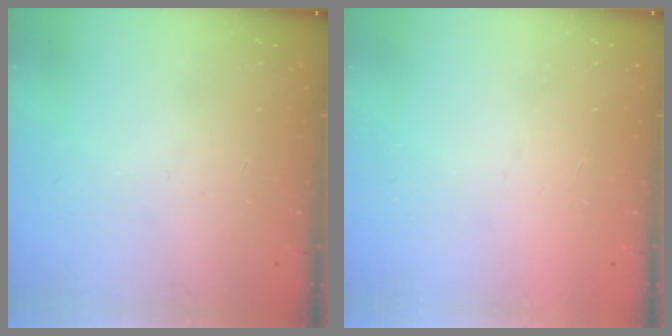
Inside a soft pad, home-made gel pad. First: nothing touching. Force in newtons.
{"total": 1.7, "press": 1.6, "slide": 0.1}